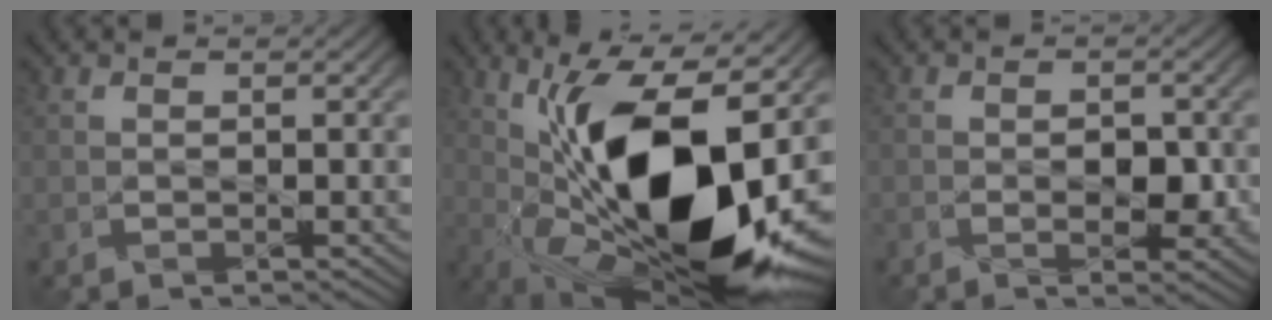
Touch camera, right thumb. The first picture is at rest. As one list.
[{"total": 17.7, "force": [1.5, 6.9, 16.3], "torque": [-0.270, 0.004, 0.022]}, {"total": 3.0, "force": [-0.7, 1.5, 2.6], "torque": [-0.036, -0.002, -0.013]}]